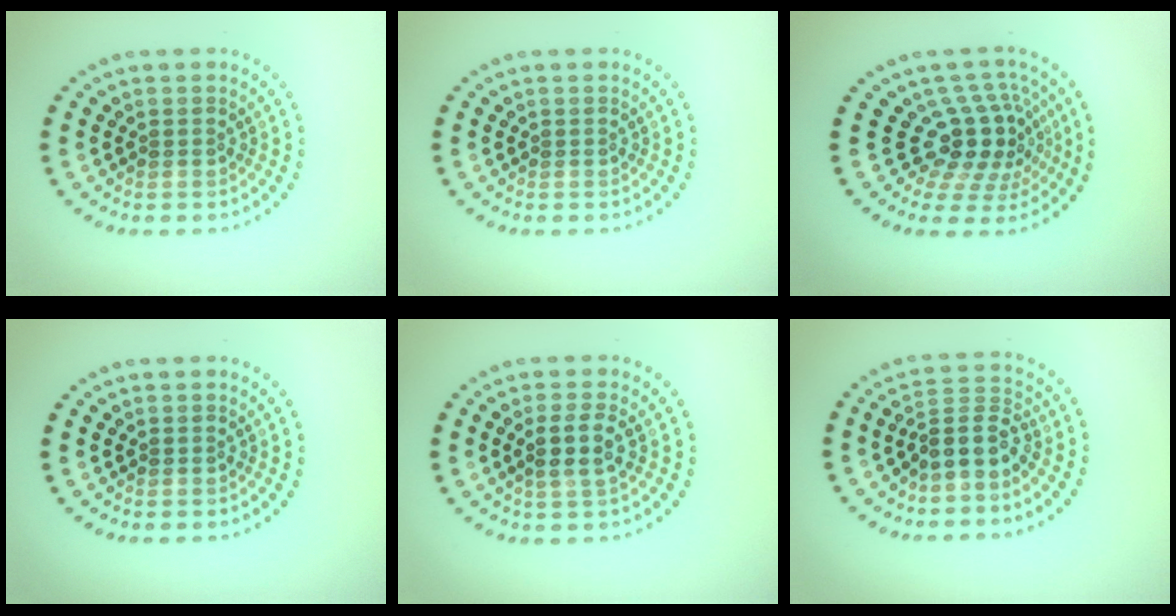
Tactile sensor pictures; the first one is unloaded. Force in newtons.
{"total": 0.0}
{"total": 5.0, "press": 3.7, "slide": 3.4}
{"total": 0.0}
{"total": 2.3, "press": 2.0, "slide": 1.0}
{"total": 3.2, "press": 2.4, "slide": 2.1}